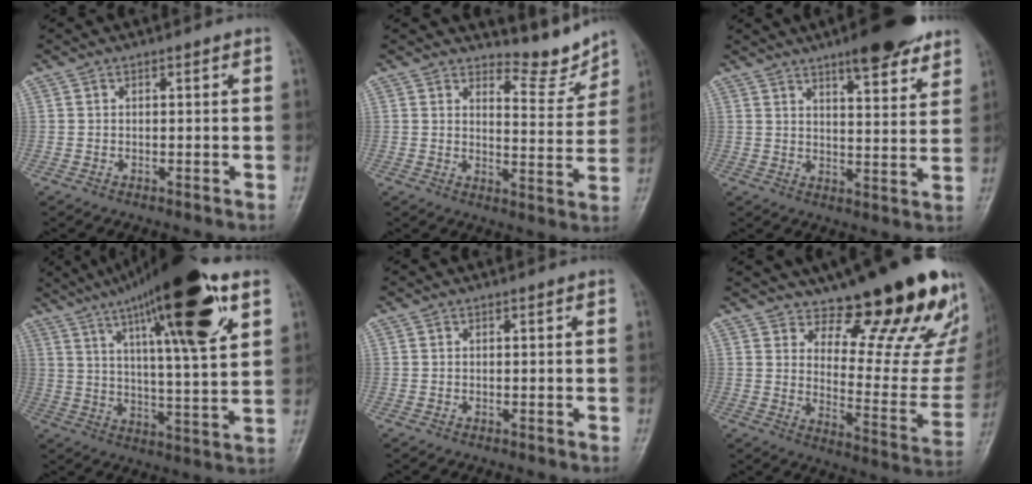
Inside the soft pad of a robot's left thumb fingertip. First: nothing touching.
{"total": 6.7, "force": [6.5, 1.6, 0.9], "torque": [0.007, -0.070, 0.093]}
{"total": 11.8, "force": [8.1, 3.2, 7.9], "torque": [-0.083, -0.043, 0.113]}
{"total": 24.1, "force": [12.4, 4.8, 20.1], "torque": [-0.309, -0.021, 0.198]}
{"total": 0.0}
{"total": 22.4, "force": [15.8, 6.8, 14.4], "torque": [-0.148, -0.122, 0.219]}